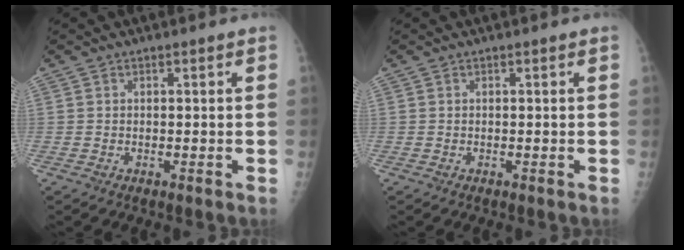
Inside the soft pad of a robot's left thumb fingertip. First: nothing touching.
{"total": 0.0}